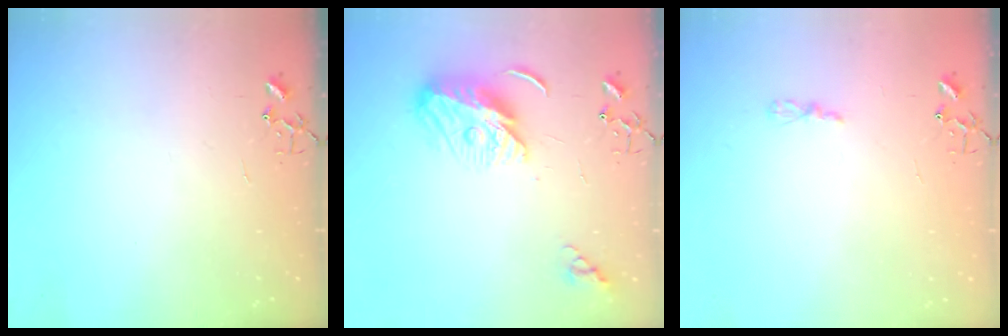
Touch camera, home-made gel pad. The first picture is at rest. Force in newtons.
{"total": 9.7, "press": 9.7, "slide": 0.6}
{"total": 2.9, "press": 2.9, "slide": 0.4}